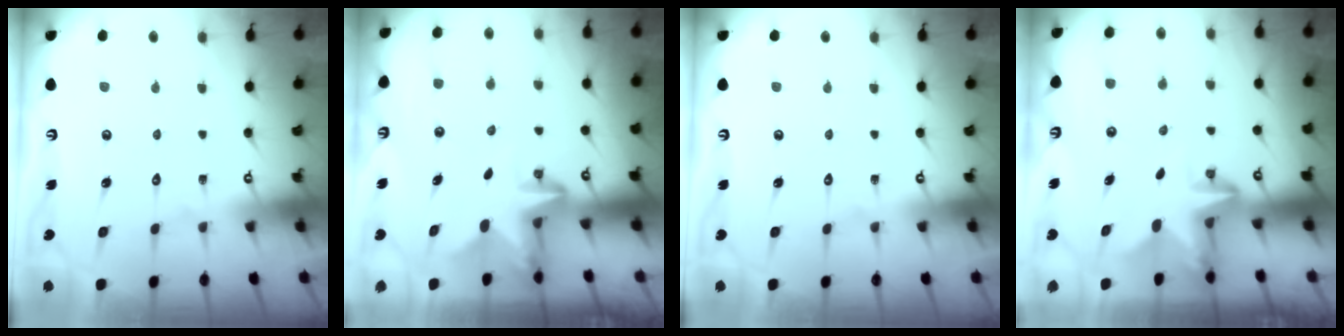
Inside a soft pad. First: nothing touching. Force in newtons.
{"total": 2.8, "press": 2.8, "slide": 0.6}
{"total": 0.0}
{"total": 2.7, "press": 2.7, "slide": 0.5}